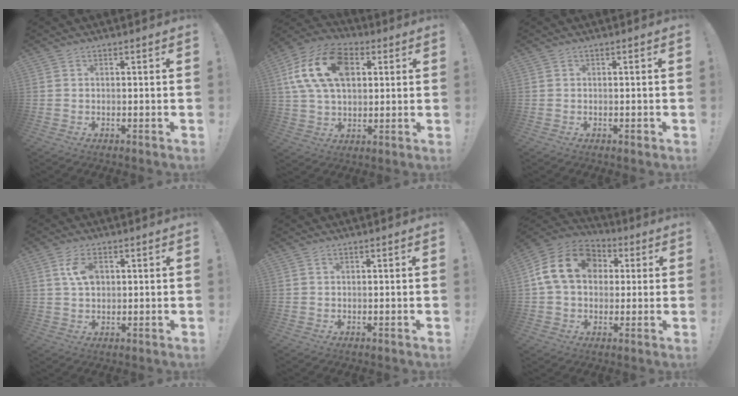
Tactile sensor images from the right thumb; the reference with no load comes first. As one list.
[{"total": 19.4, "force": [5.8, 12.8, 13.4], "torque": [-0.240, -0.001, 0.105]}, {"total": 0.8, "force": [-0.5, 0.4, 0.5], "torque": [-0.011, 0.006, -0.008]}, {"total": 6.4, "force": [1.9, 3.9, 4.7], "torque": [-0.076, 0.001, 0.035]}, {"total": 0.6, "force": [0.3, 0.2, 0.4], "torque": [-0.007, 0.001, 0.006]}, {"total": 17.1, "force": [4.1, 12.8, 10.6], "torque": [-0.170, 0.005, 0.078]}]